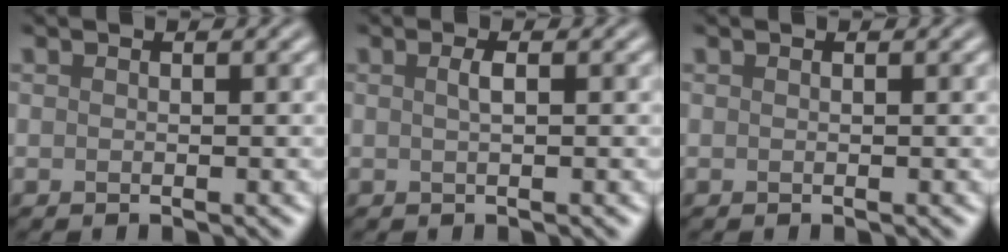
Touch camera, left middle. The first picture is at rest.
{"total": 1.2, "force": [0.3, 0.3, 1.1], "torque": [-0.019, 0.005, 0.003]}
{"total": 0.0}